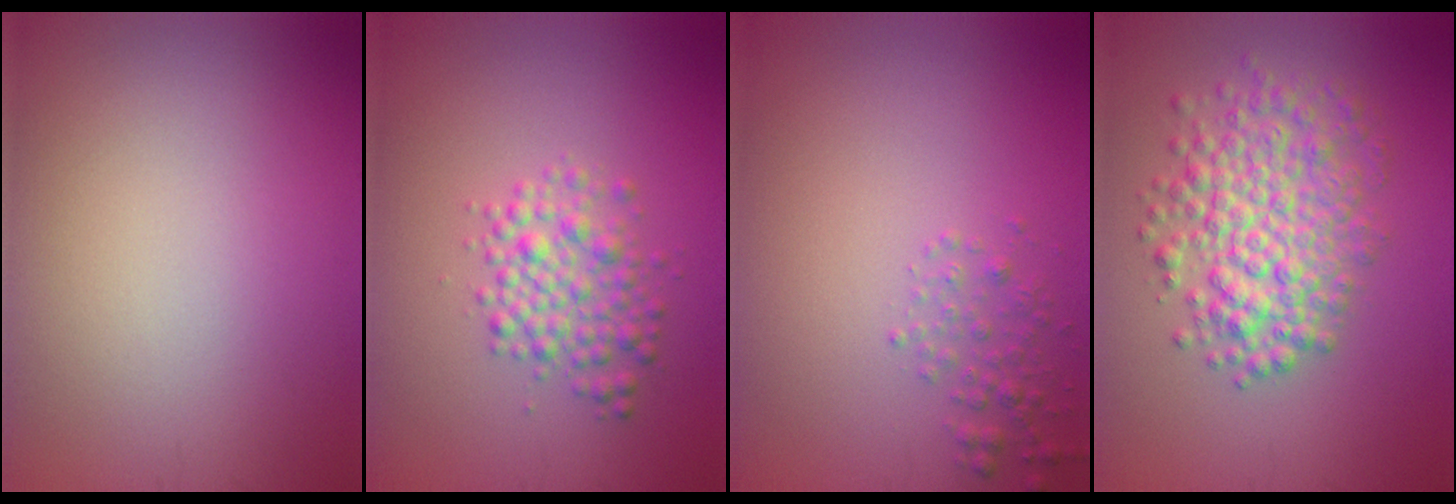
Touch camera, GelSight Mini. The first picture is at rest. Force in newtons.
{"total": 3.2, "press": 3.2, "slide": 0.1}
{"total": 1.6, "press": 1.6, "slide": 0.1}
{"total": 5.9, "press": 5.9, "slide": 0.2}